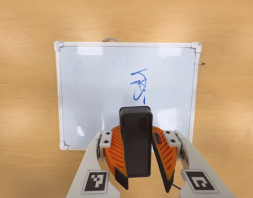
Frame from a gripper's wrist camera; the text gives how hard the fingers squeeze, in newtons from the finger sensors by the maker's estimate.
{"total": 9.5, "left": 9.9, "right": 9.1}